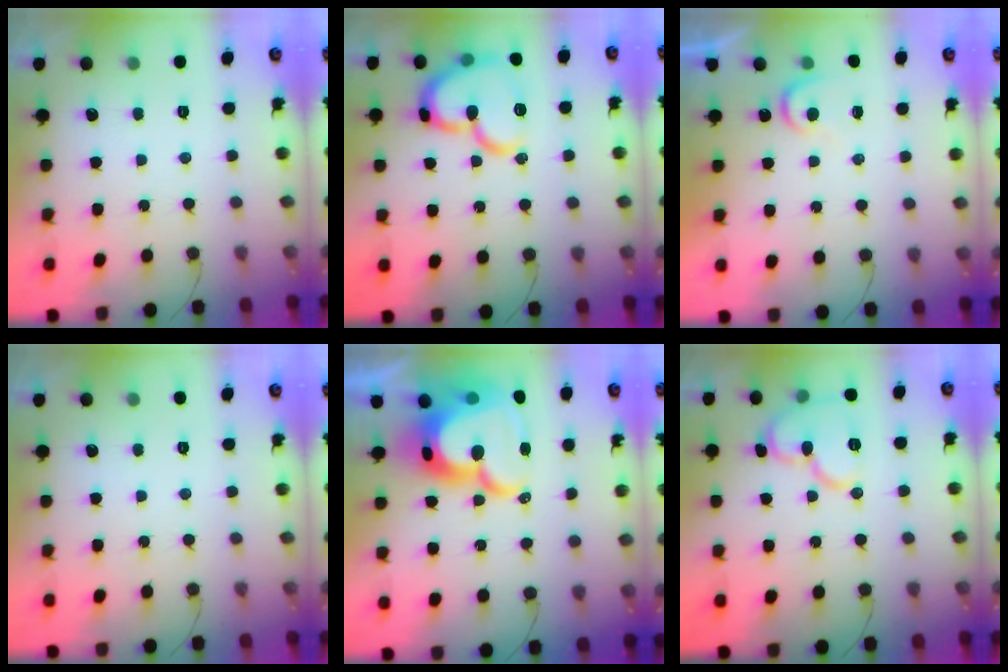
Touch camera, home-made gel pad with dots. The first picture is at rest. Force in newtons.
{"total": 17.7, "press": 17.6, "slide": 1.8}
{"total": 5.4, "press": 5.4, "slide": 0.5}
{"total": 0.0}
{"total": 26.1, "press": 26.0, "slide": 2.7}
{"total": 12.0, "press": 11.9, "slide": 0.9}